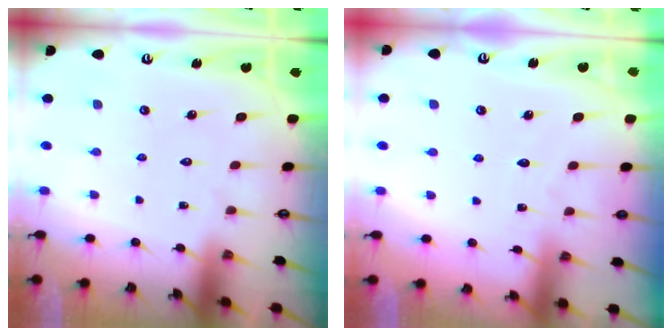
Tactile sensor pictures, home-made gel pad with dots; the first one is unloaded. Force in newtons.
{"total": 3.3, "press": 3.2, "slide": 0.3}